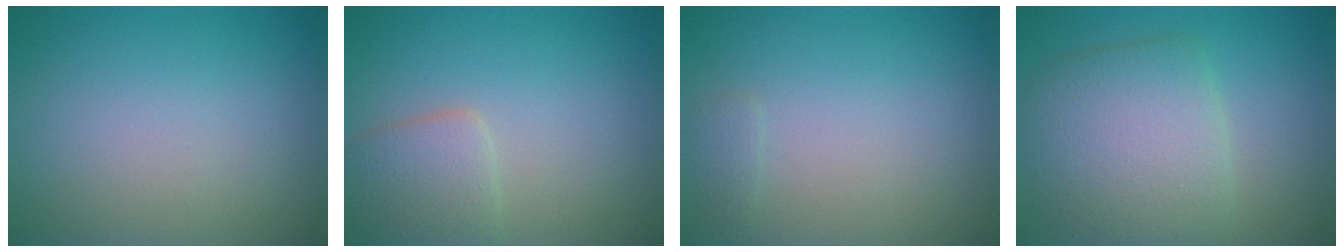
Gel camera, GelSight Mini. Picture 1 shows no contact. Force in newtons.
{"total": 2.9, "press": 2.9, "slide": 0.2}
{"total": 0.8, "press": 0.8, "slide": 0.1}
{"total": 6.4, "press": 6.4, "slide": 0.2}